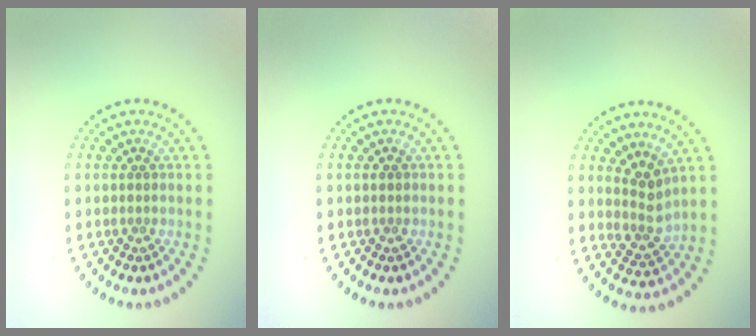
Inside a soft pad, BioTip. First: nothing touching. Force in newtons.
{"total": 0.6, "press": 0.6, "slide": 0.2}
{"total": 2.6, "press": 2.0, "slide": 1.8}